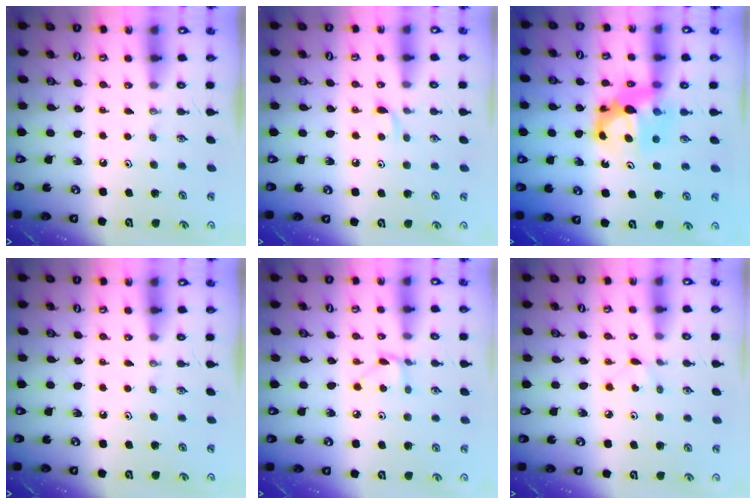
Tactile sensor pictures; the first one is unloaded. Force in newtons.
{"total": 4.8, "press": 4.7, "slide": 0.6}
{"total": 8.1, "press": 8.1, "slide": 0.5}
{"total": 0.0}
{"total": 2.8, "press": 2.8, "slide": 0.1}
{"total": 2.3, "press": 2.3, "slide": 0.3}